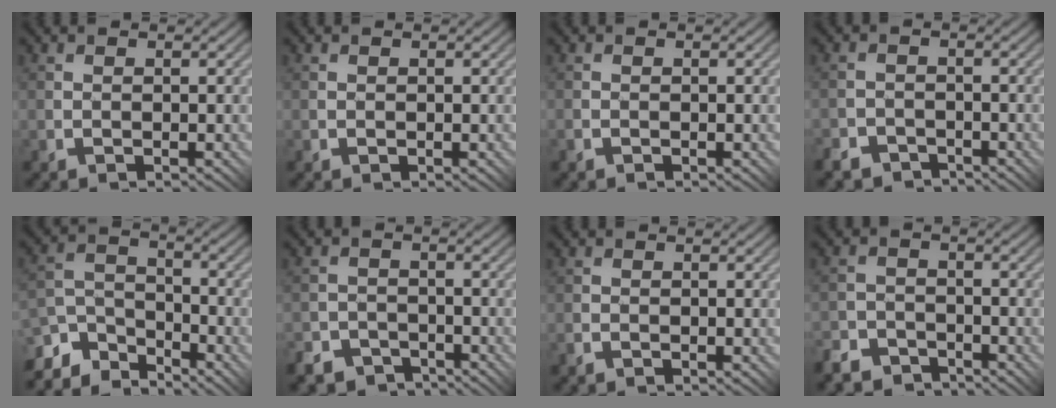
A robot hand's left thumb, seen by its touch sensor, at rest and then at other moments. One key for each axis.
{"total": 0.0}
{"total": 0.6, "fx": -0.5, "fy": 0.3, "fz": 0.2, "tx": -0.005, "ty": -0.001, "tz": -0.009}
{"total": 3.3, "fx": -3.0, "fy": 1.5, "fz": 0.2, "tx": 0.000, "ty": 0.011, "tz": -0.056}
{"total": 7.0, "fx": -5.6, "fy": 3.4, "fz": 2.4, "tx": -0.057, "ty": -0.001, "tz": -0.116}
{"total": 4.9, "fx": -4.1, "fy": 2.5, "fz": 0.6, "tx": -0.003, "ty": 0.003, "tz": -0.071}
{"total": 0.9, "fx": -0.7, "fy": 0.4, "fz": 0.4, "tx": -0.009, "ty": 0.000, "tz": -0.018}
{"total": 4.6, "fx": -4.2, "fy": 1.9, "fz": 0.6, "tx": -0.009, "ty": 0.002, "tz": -0.083}